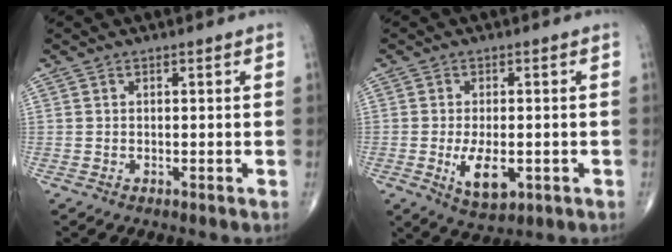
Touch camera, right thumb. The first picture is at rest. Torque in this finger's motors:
{"motor_torque": [-0.44, 0.50, 0.41, 0.40, 0.20]}